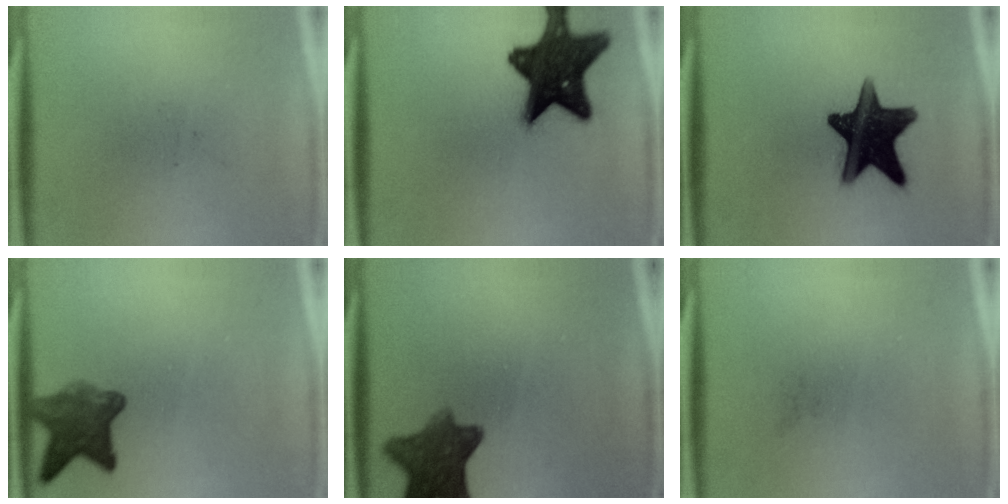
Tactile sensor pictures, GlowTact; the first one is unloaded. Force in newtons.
{"total": 16.7}
{"total": 16.3}
{"total": 6.7}
{"total": 9.2}
{"total": 0.0}